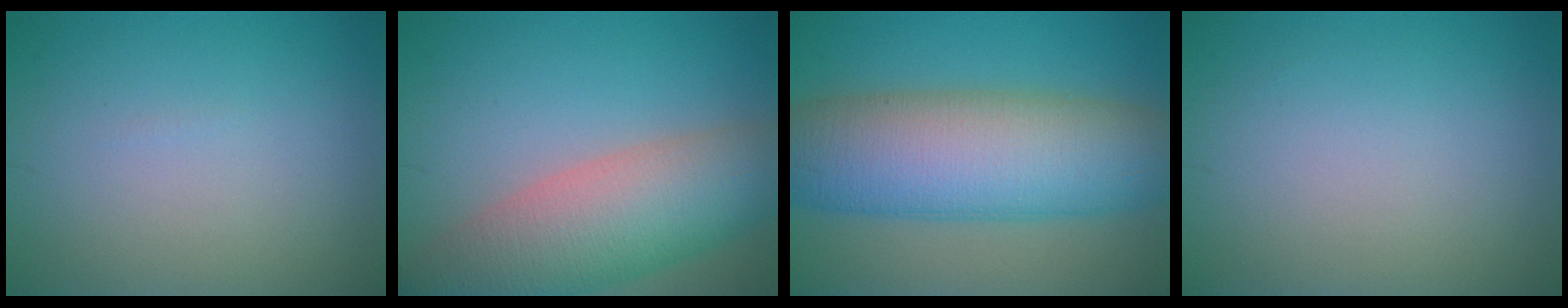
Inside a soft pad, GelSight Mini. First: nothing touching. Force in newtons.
{"total": 9.7, "press": 9.7, "slide": 0.5}
{"total": 12.6, "press": 12.6, "slide": 0.3}
{"total": 0.0}